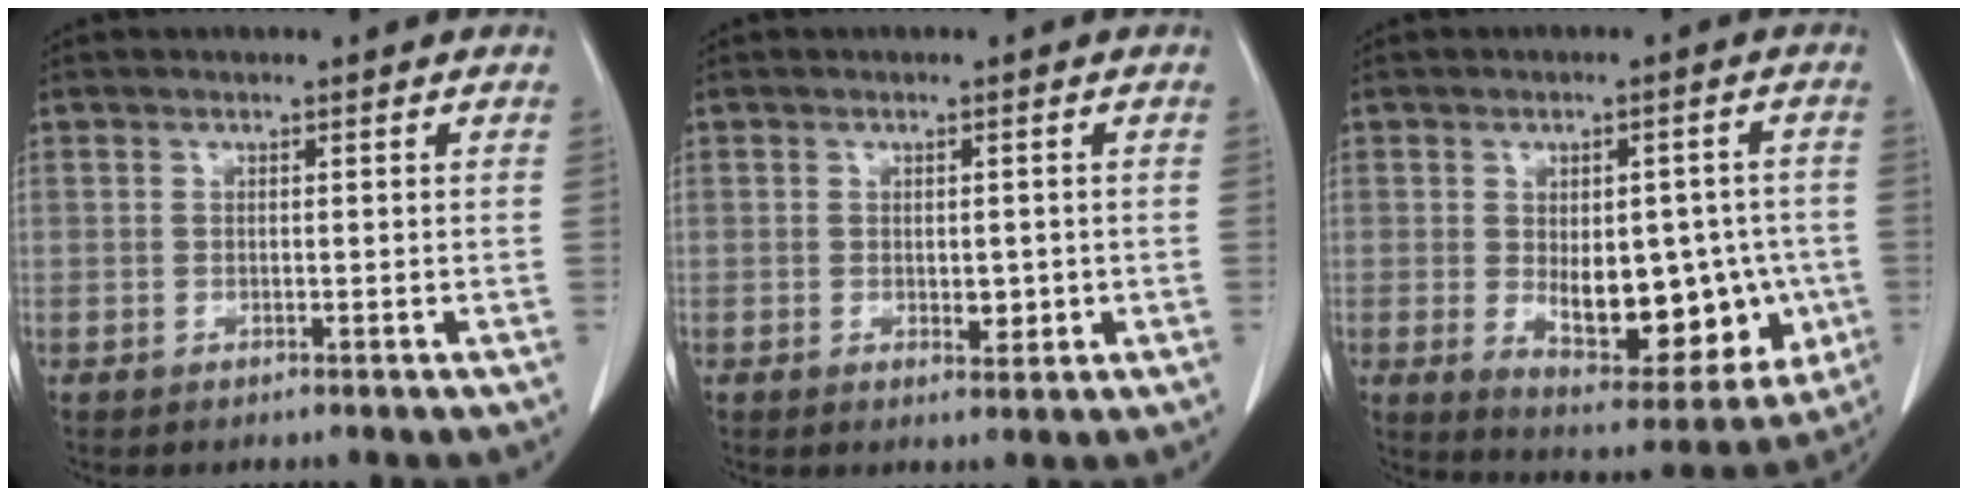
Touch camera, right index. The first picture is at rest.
{"total": 2.4, "force": [-0.4, 1.4, 2.0], "torque": [-0.026, -0.001, 0.000]}
{"total": 15.8, "force": [-2.5, 8.0, 13.4], "torque": [-0.188, 0.004, -0.011]}